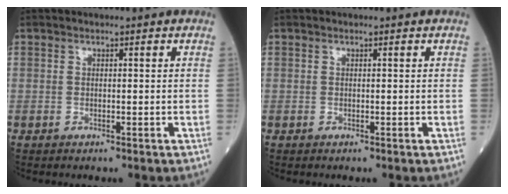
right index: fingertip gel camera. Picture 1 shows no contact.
{"total": 0.0}